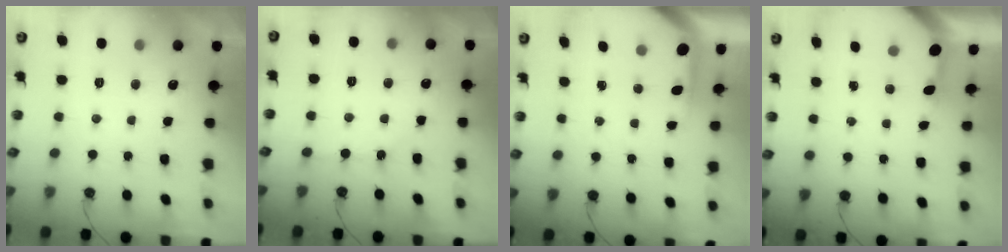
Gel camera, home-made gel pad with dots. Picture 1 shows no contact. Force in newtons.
{"total": 2.8, "press": 2.8, "slide": 0.5}
{"total": 3.7, "press": 3.7, "slide": 0.3}
{"total": 3.4, "press": 3.4, "slide": 0.3}